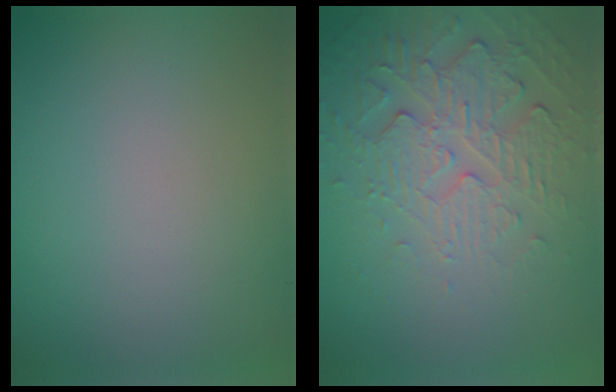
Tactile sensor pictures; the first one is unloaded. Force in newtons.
{"total": 5.4, "press": 3.7, "slide": 4.0}